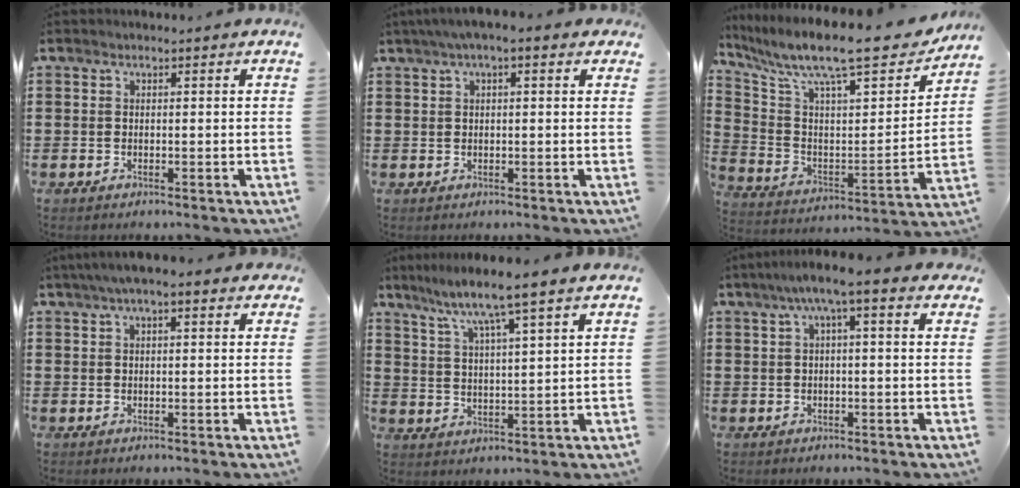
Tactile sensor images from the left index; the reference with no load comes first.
{"total": 2.6, "force": [1.0, 0.6, 2.3], "torque": [-0.045, 0.006, 0.017]}
{"total": 11.9, "force": [9.5, 1.8, 6.8], "torque": [-0.155, -0.069, 0.157]}
{"total": 3.8, "force": [2.4, 0.8, 2.8], "torque": [-0.059, 0.008, 0.043]}
{"total": 6.0, "force": [4.8, -1.0, 3.4], "torque": [-0.088, -0.031, 0.074]}
{"total": 5.4, "force": [2.8, 0.4, 4.6], "torque": [-0.095, 0.004, 0.047]}